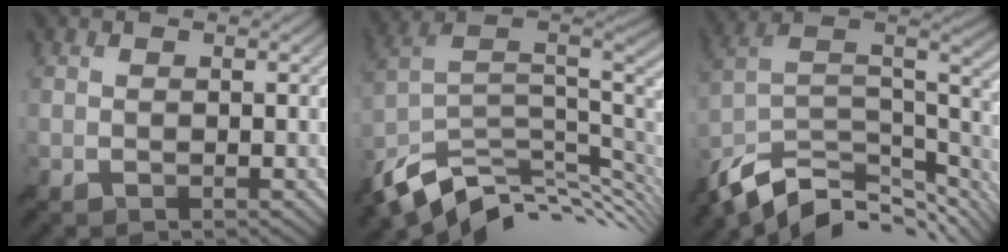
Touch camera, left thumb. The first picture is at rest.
{"total": 12.2, "force": [-5.7, 5.9, 8.9], "torque": [-0.200, -0.017, -0.098]}
{"total": 13.0, "force": [-8.5, 5.8, 8.1], "torque": [-0.197, -0.011, -0.141]}